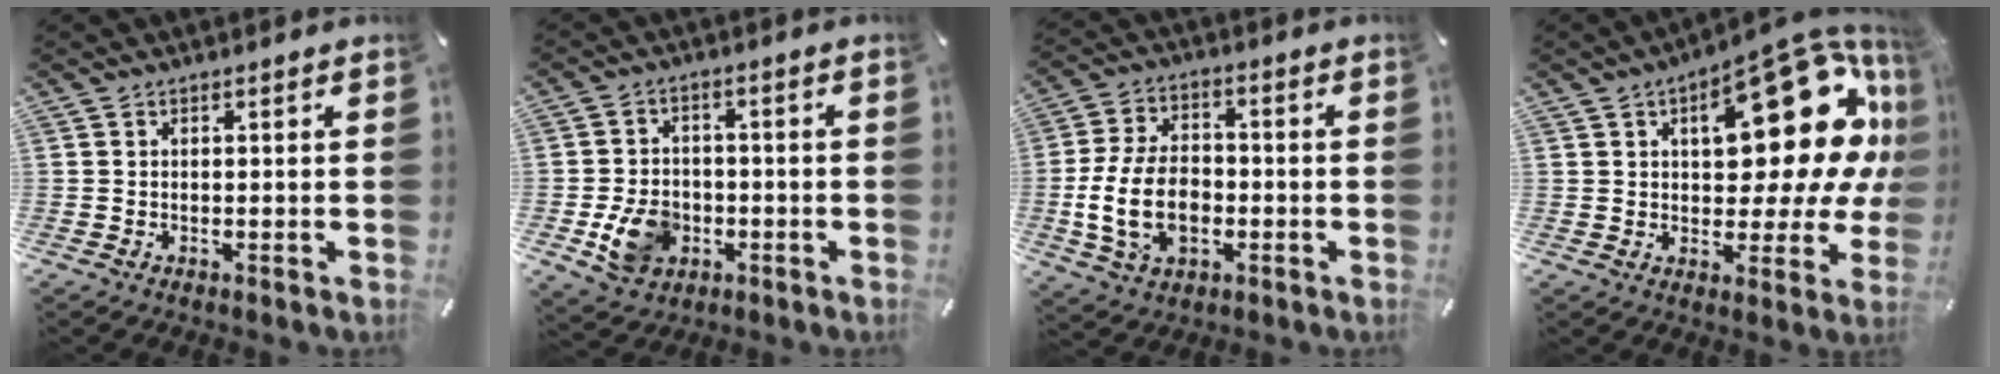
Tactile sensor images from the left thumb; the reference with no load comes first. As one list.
[{"total": 9.6, "force": [-2.7, 7.7, 4.9], "torque": [-0.096, 0.014, -0.047]}, {"total": 14.6, "force": [-2.7, 10.0, 10.3], "torque": [-0.234, 0.005, -0.047]}, {"total": 25.2, "force": [8.3, 12.6, 20.2], "torque": [-0.234, -0.056, 0.138]}]